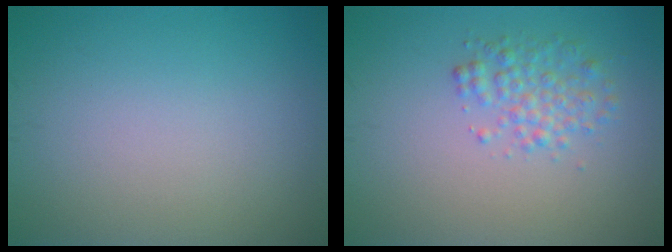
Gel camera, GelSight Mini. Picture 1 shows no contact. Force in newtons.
{"total": 2.4, "press": 2.4, "slide": 0.1}